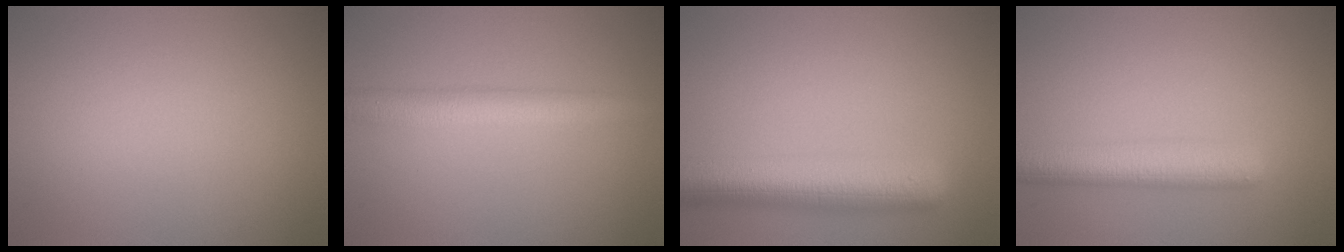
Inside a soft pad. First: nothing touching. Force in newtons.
{"total": 4.0, "press": 4.0, "slide": 0.2}
{"total": 7.7, "press": 7.6, "slide": 0.4}
{"total": 5.5, "press": 5.5, "slide": 0.1}